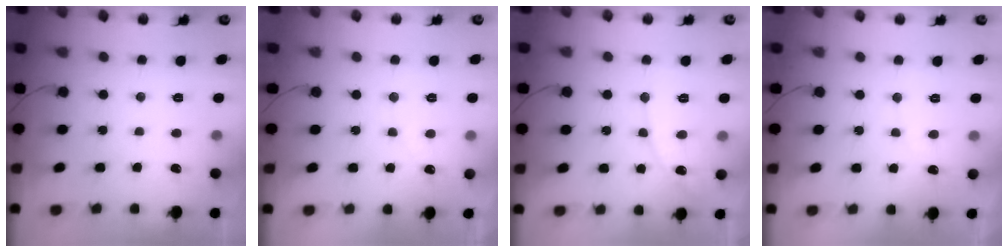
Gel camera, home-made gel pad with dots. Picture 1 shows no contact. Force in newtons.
{"total": 1.7, "press": 1.7, "slide": 0.0}
{"total": 9.2, "press": 9.2, "slide": 0.9}
{"total": 2.4, "press": 2.4, "slide": 0.1}